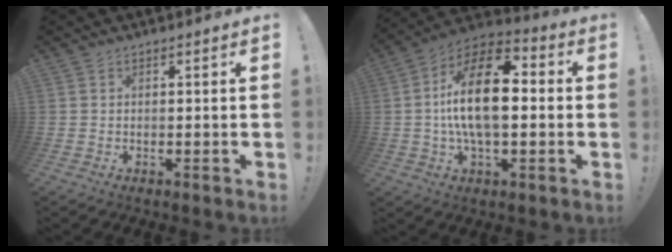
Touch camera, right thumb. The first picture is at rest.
{"total": 19.1, "force": [0.3, 9.2, 16.8], "torque": [-0.295, 0.009, -0.004]}